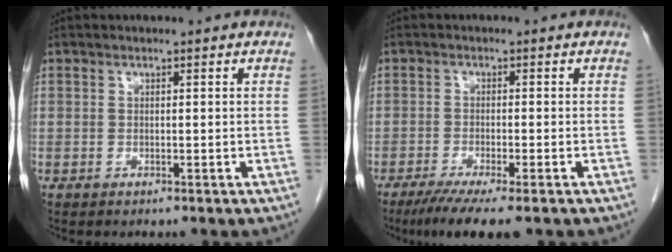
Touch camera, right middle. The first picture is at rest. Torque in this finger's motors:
{"motor_torque": [1.08, -0.76, 0.20, 0.04]}